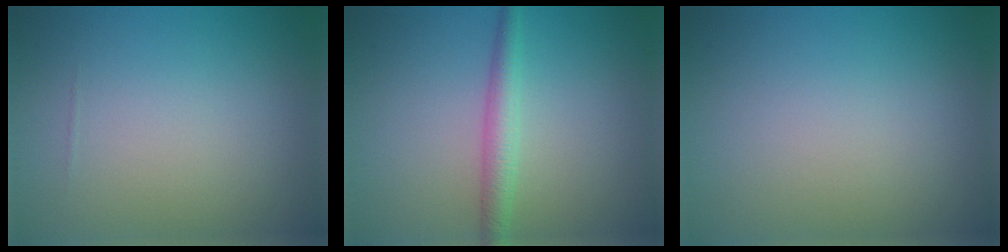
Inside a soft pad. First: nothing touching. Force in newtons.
{"total": 2.5, "press": 2.5, "slide": 0.1}
{"total": 0.0}